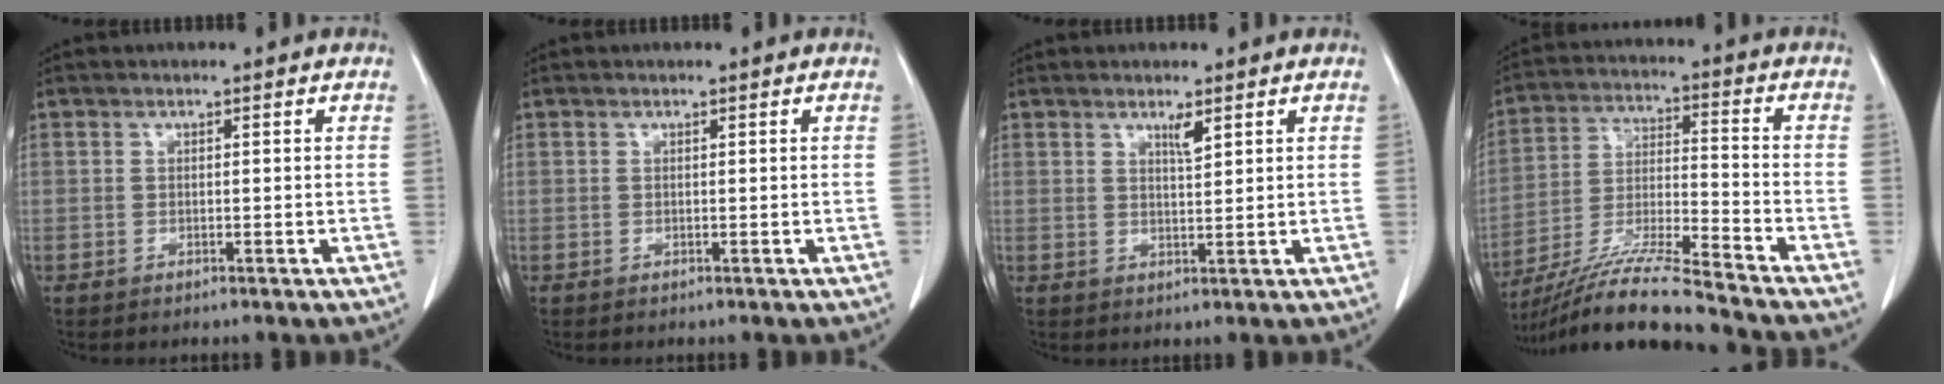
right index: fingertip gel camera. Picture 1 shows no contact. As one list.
[{"total": 0.0}, {"total": 2.0, "force": [1.3, 0.1, 1.5], "torque": [-0.030, -0.004, 0.024]}, {"total": 14.0, "force": [-12.5, -0.7, 6.3], "torque": [-0.116, -0.008, -0.228]}]